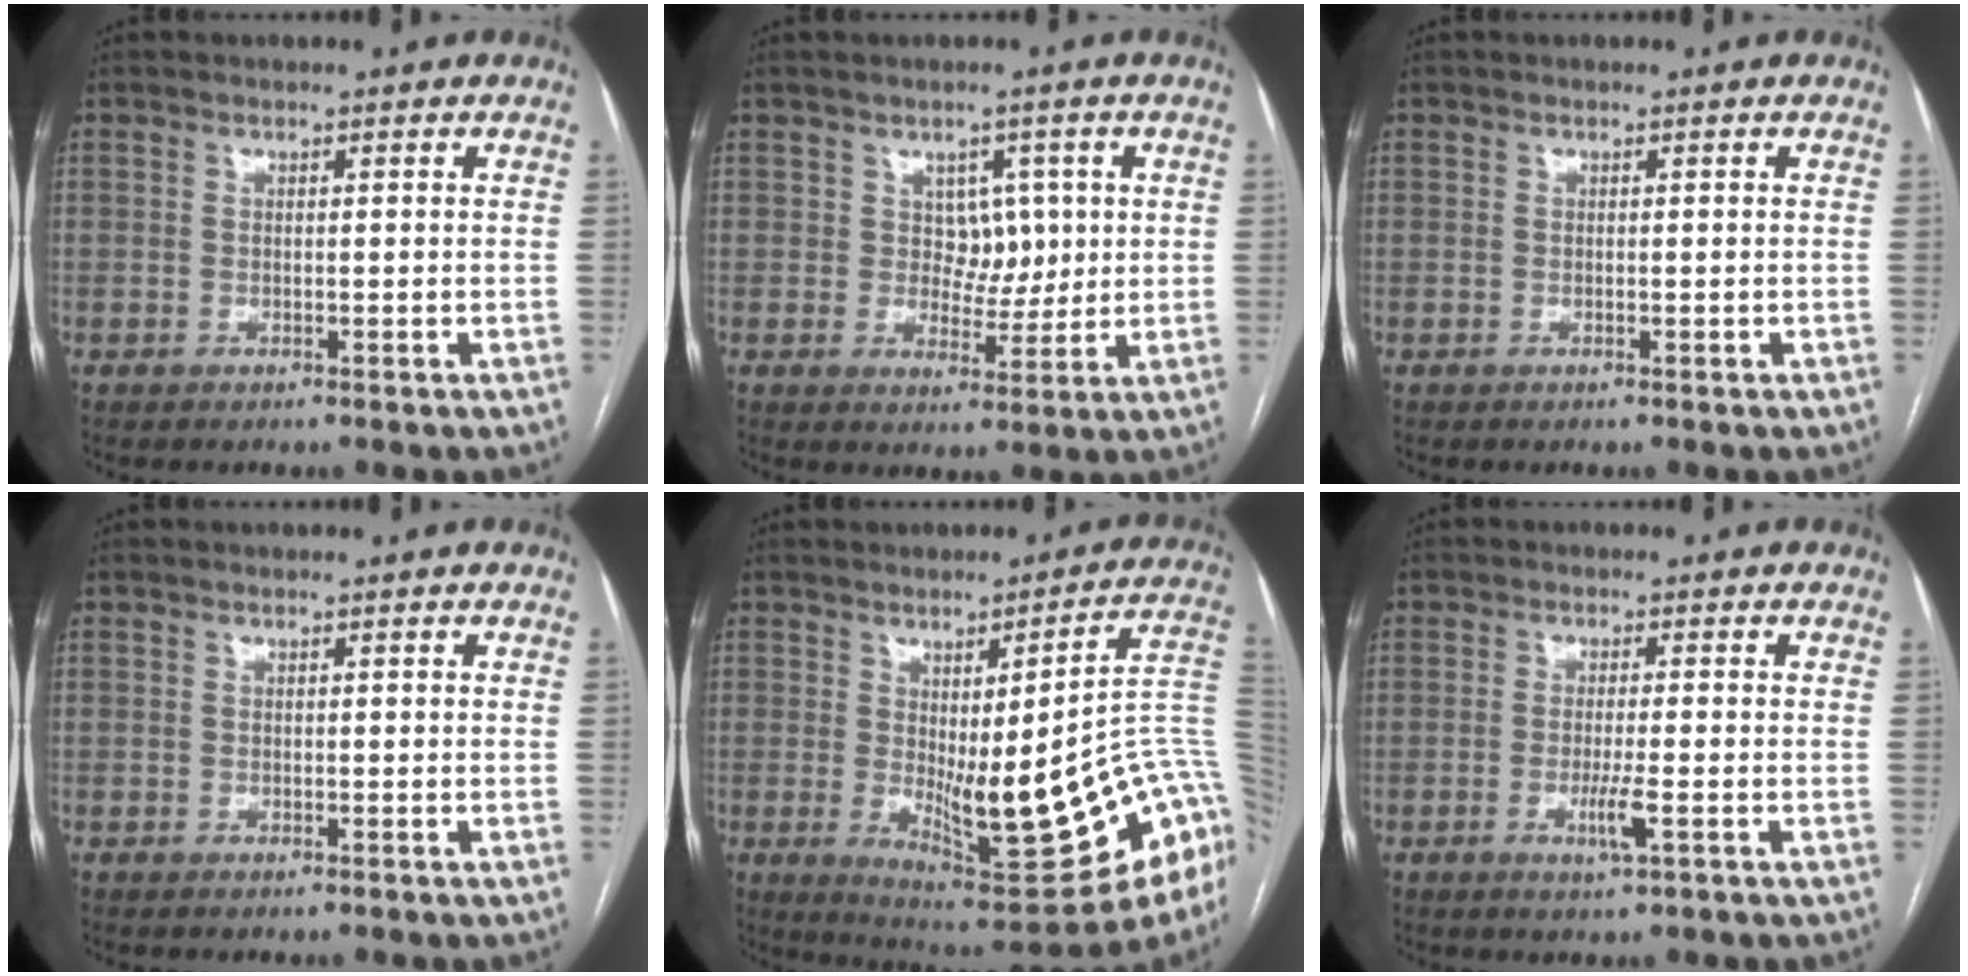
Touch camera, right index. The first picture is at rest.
{"total": 4.5, "force": [1.1, 3.3, 2.8], "torque": [-0.029, 0.004, 0.023]}
{"total": 0.0}
{"total": 0.0}
{"total": 24.5, "force": [-3.7, 4.8, 23.7], "torque": [-0.220, -0.003, -0.036]}
{"total": 3.5, "force": [-1.2, -0.1, 3.2], "torque": [-0.063, -0.007, -0.020]}